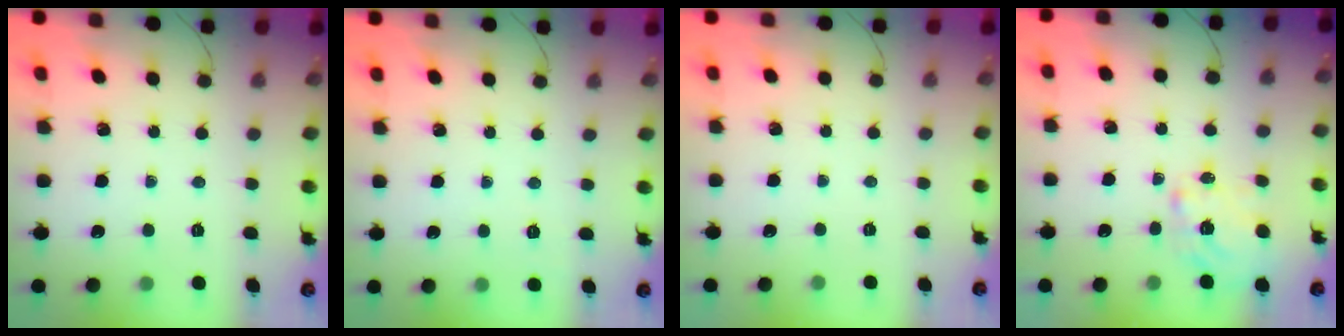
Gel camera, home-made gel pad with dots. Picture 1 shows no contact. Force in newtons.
{"total": 2.0, "press": 1.3, "slide": 1.5}
{"total": 2.5, "press": 2.4, "slide": 0.5}
{"total": 2.4, "press": 2.4, "slide": 0.3}